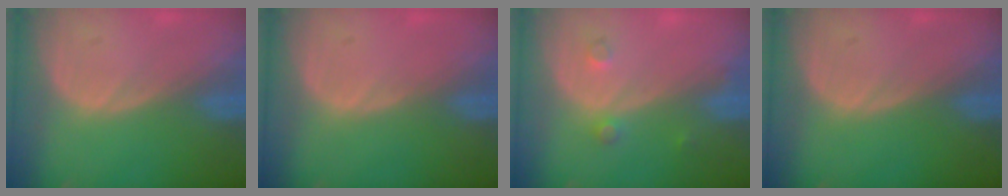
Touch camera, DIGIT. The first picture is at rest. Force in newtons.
{"total": 0.0}
{"total": 2.0, "press": 2.0, "slide": 0.2}
{"total": 0.0}